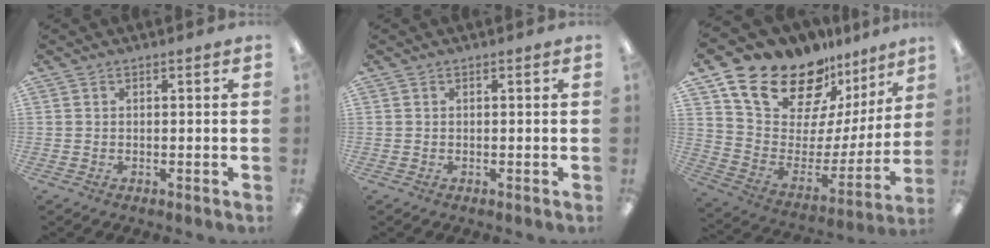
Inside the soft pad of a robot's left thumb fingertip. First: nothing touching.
{"total": 0.0}
{"total": 20.5, "force": [16.5, 9.5, 7.8], "torque": [-0.149, -0.124, 0.295]}